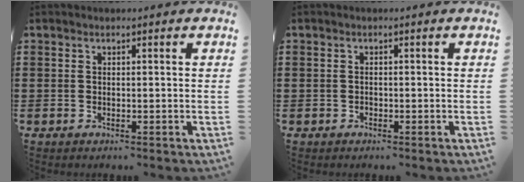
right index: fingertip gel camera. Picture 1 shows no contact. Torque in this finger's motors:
{"motor_torque": [1.08, 1.06, -0.35, -0.21]}